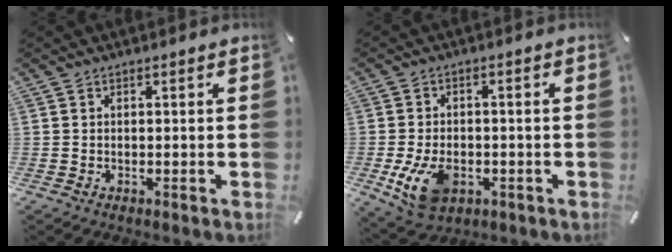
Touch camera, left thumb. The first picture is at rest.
{"total": 10.1, "force": [-3.1, 6.7, 6.9], "torque": [-0.135, -0.002, -0.055]}